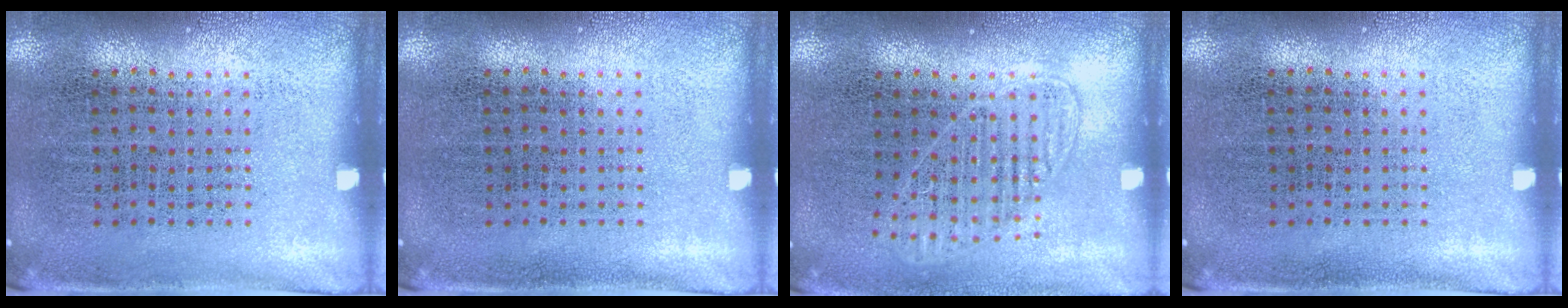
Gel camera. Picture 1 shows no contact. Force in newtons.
{"total": 0.0}
{"total": 1.4, "press": 1.2, "slide": 0.7}
{"total": 0.0}